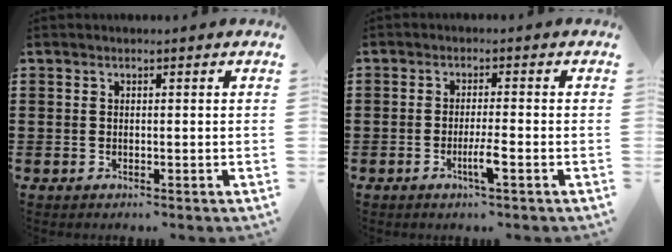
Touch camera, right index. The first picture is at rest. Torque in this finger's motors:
{"motor_torque": [1.10, 0.50, 0.29, 0.04]}